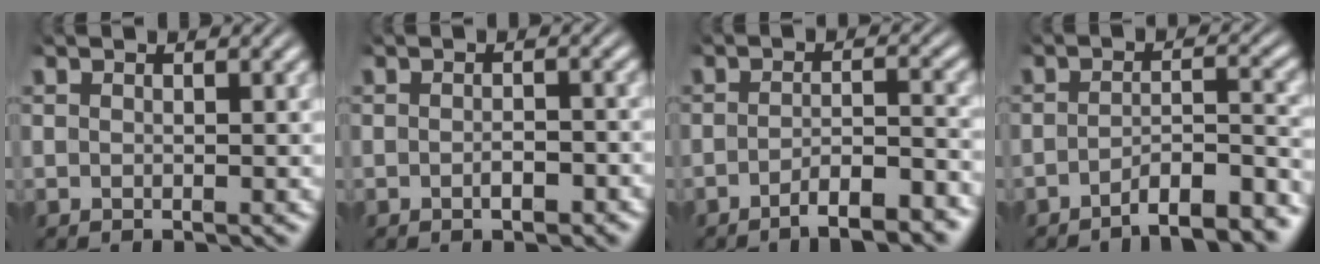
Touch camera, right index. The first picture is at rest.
{"total": 1.5, "force": [-1.1, 0.6, 0.8], "torque": [-0.009, 0.005, -0.021]}
{"total": 4.7, "force": [-4.1, 0.7, 2.1], "torque": [-0.028, -0.011, -0.067]}
{"total": 6.0, "force": [-5.3, 1.0, 2.5], "torque": [-0.027, -0.016, -0.080]}